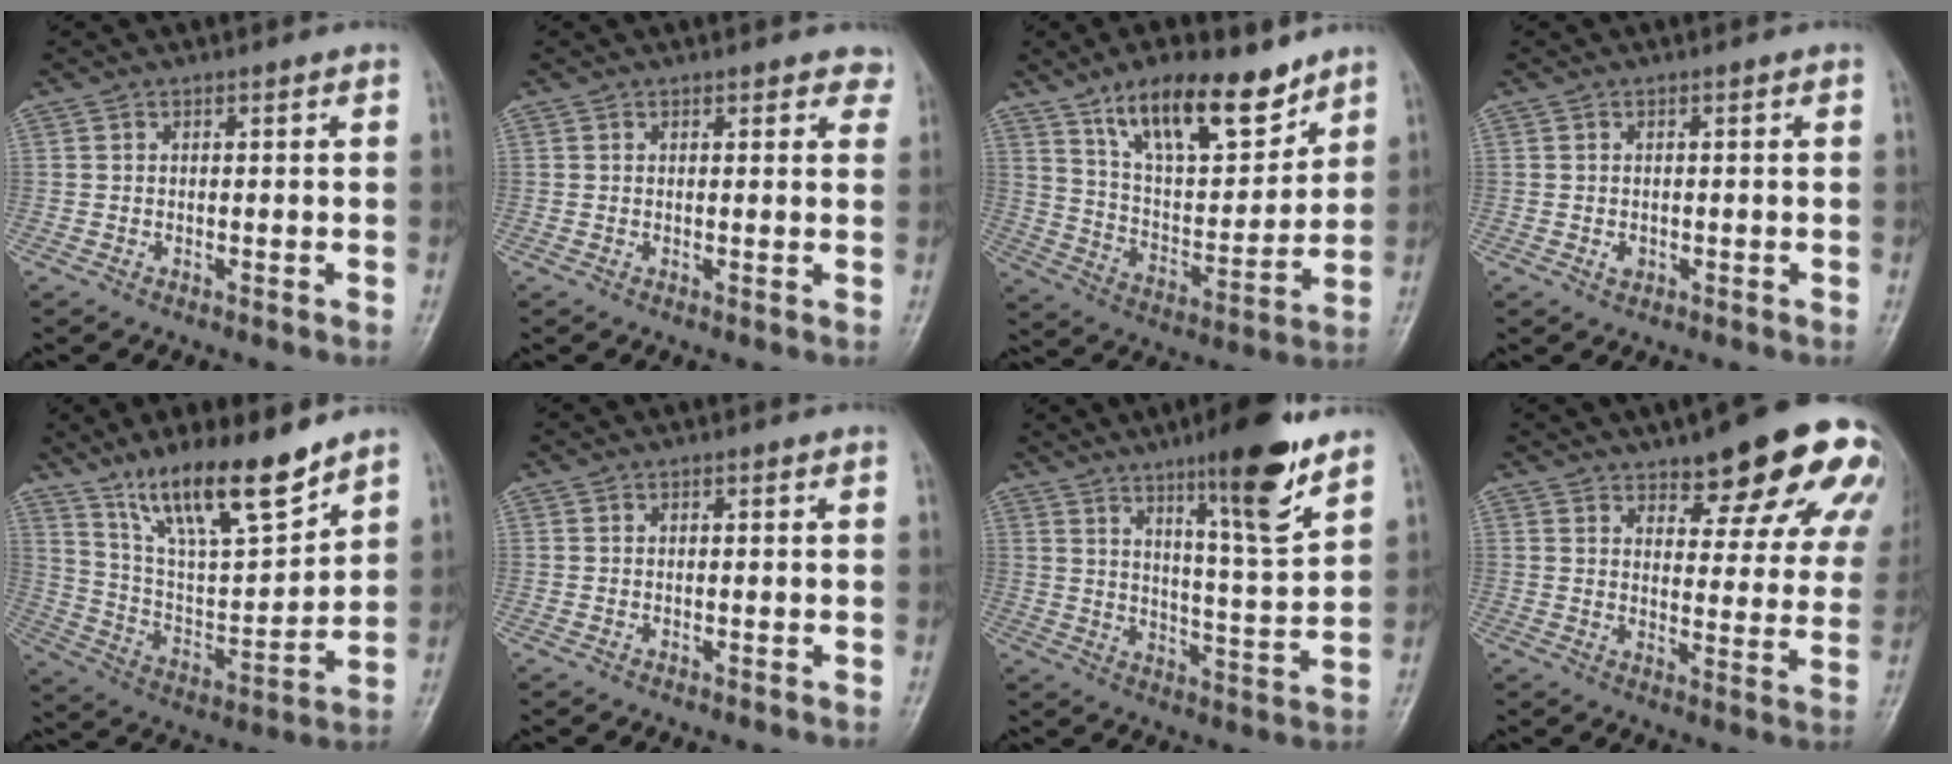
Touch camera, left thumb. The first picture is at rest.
{"total": 3.6, "force": [2.8, 1.6, 1.5], "torque": [0.012, -0.007, 0.023]}
{"total": 17.3, "force": [11.7, 6.6, 10.8], "torque": [-0.139, -0.066, 0.211]}
{"total": 1.3, "force": [-0.2, 1.0, 0.8], "torque": [-0.006, 0.000, -0.002]}
{"total": 17.3, "force": [12.6, 4.1, 11.1], "torque": [-0.166, -0.069, 0.237]}
{"total": 0.0}
{"total": 14.3, "force": [9.1, 1.8, 10.8], "torque": [-0.151, -0.061, 0.144]}
{"total": 18.4, "force": [11.6, 6.4, 12.7], "torque": [-0.117, -0.048, 0.144]}